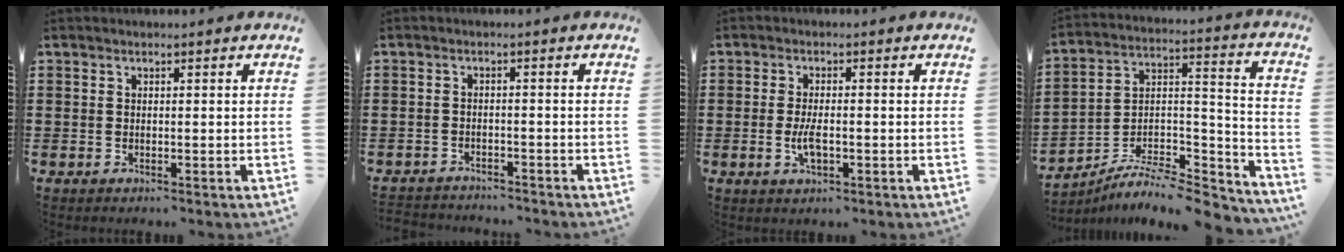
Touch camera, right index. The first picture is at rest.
{"total": 2.1, "force": [-2.1, 0.2, -0.2], "torque": [-0.005, 0.001, -0.046]}
{"total": 3.7, "force": [-0.7, 1.3, 3.4], "torque": [-0.074, -0.005, -0.017]}
{"total": 8.0, "force": [-7.0, 2.1, 3.1], "torque": [-0.042, 0.012, -0.137]}